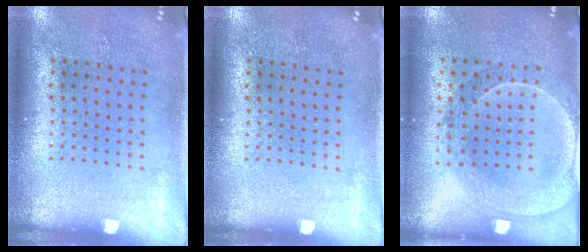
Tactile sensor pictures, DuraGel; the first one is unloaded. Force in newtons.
{"total": 0.0}
{"total": 2.0, "press": 1.9, "slide": 0.7}